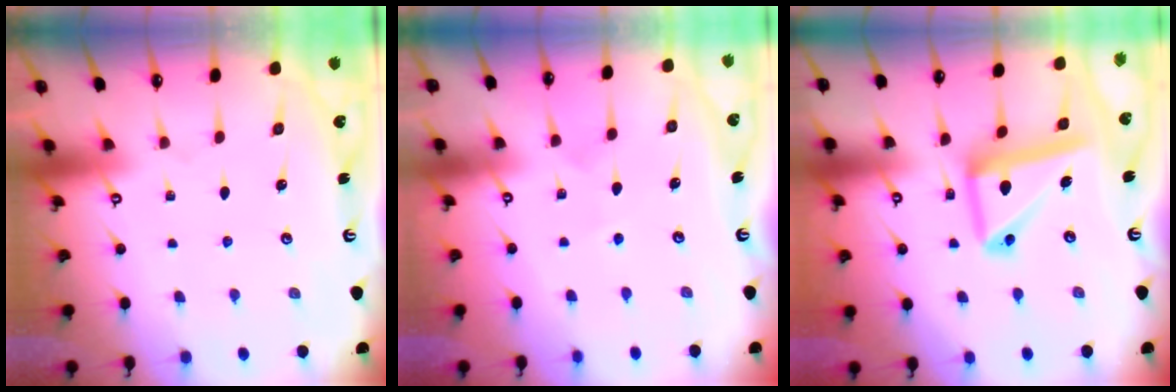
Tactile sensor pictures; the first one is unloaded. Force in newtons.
{"total": 2.8, "press": 2.6, "slide": 1.0}
{"total": 13.6, "press": 13.5, "slide": 1.5}